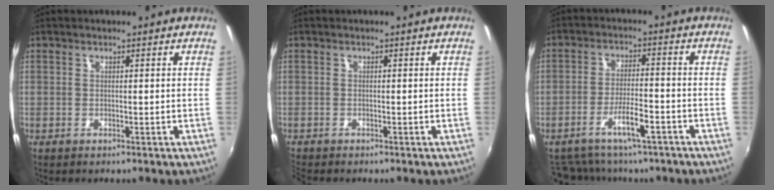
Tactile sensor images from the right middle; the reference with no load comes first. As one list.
[{"total": 1.3, "force": [-1.3, 0.3, 0.3], "torque": [-0.008, -0.009, -0.024]}, {"total": 9.0, "force": [-7.0, 2.8, 4.9], "torque": [-0.105, -0.001, -0.112]}]